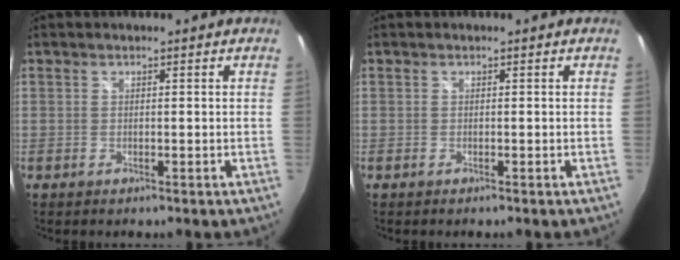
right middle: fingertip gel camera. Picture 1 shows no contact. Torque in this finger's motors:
{"motor_torque": [0.73, 0.58, 0.03, 0.02]}